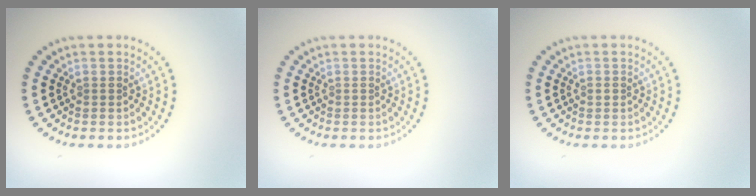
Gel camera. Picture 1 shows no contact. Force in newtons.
{"total": 0.0}
{"total": 0.7, "press": 0.7, "slide": 0.0}